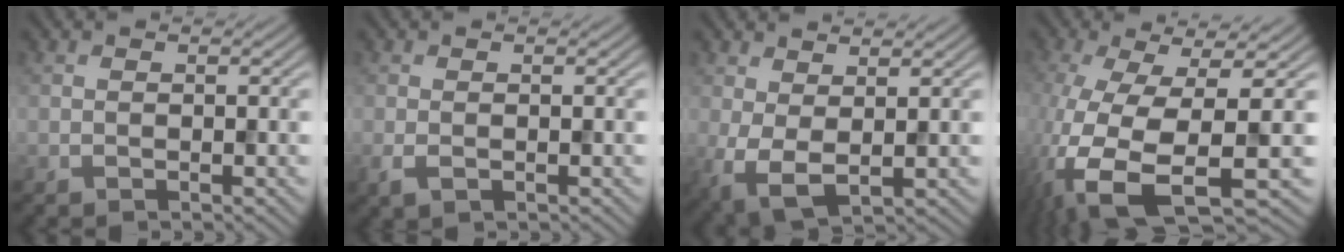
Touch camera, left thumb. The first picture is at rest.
{"total": 1.5, "force": [-0.5, 0.7, 1.3], "torque": [-0.032, -0.006, -0.008]}
{"total": 4.7, "force": [0.8, 2.3, 4.0], "torque": [-0.100, -0.004, 0.015]}
{"total": 13.0, "force": [-3.4, 4.6, 11.7], "torque": [-0.274, -0.032, -0.049]}